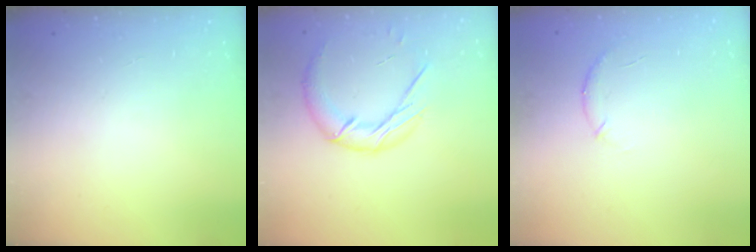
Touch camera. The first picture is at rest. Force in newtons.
{"total": 13.0, "press": 12.9, "slide": 1.2}
{"total": 5.7, "press": 5.6, "slide": 1.3}